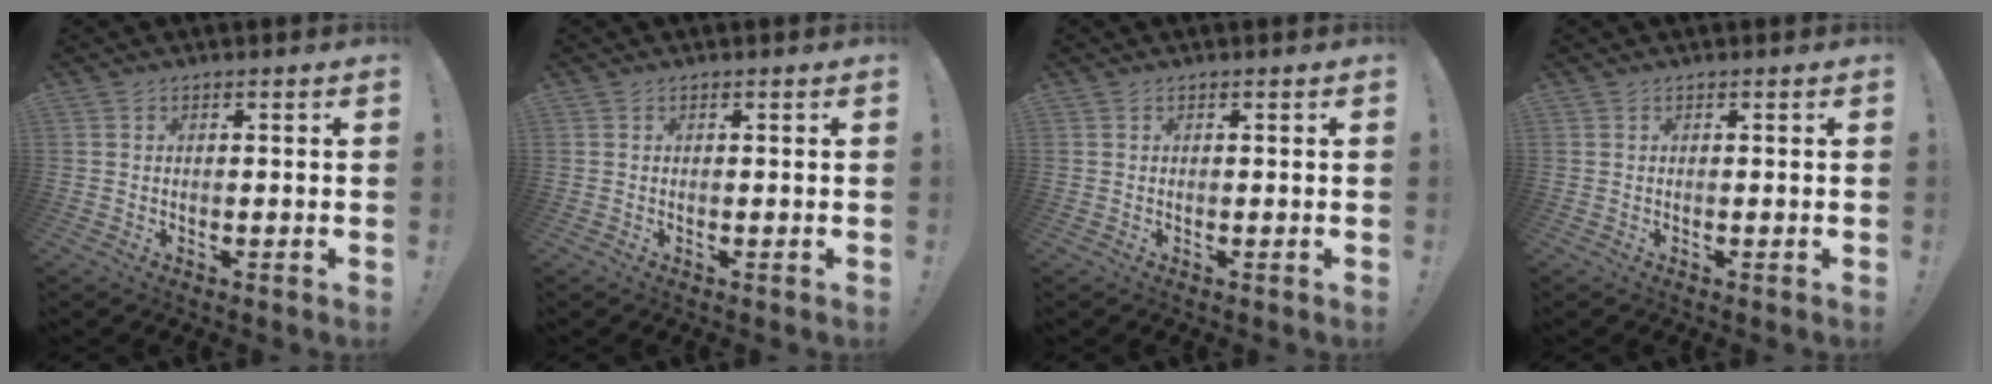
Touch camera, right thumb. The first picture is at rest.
{"total": 0.0}
{"total": 0.0}
{"total": 0.0}